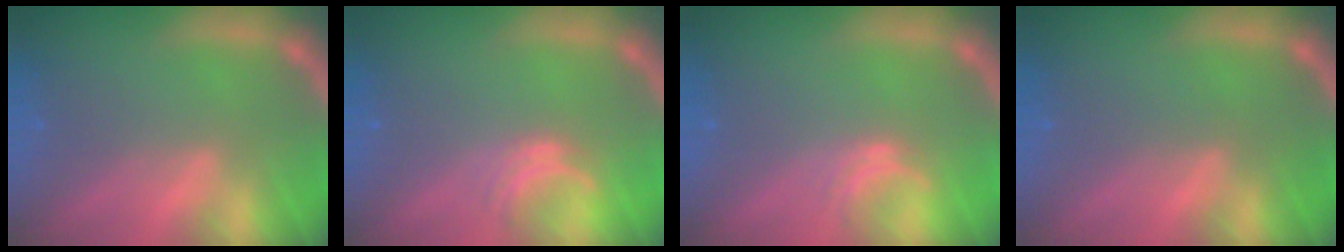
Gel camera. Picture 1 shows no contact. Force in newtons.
{"total": 2.0}
{"total": 1.5}
{"total": 0.0}